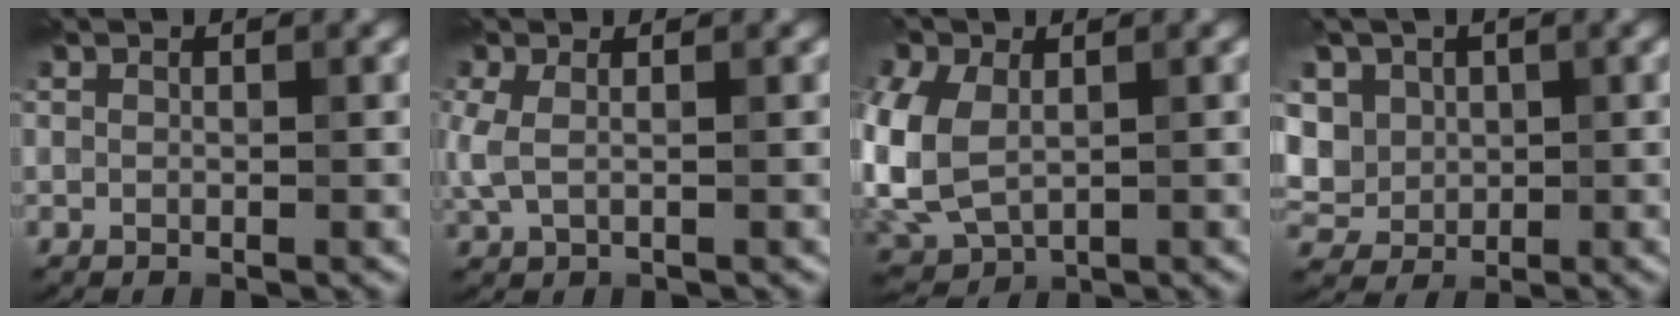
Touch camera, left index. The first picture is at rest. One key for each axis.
{"total": 2.0, "fx": 0.1, "fy": 1.0, "fz": 1.7, "tx": -0.049, "ty": 0.001, "tz": 0.001}
{"total": 7.8, "fx": 0.1, "fy": 5.4, "fz": 5.7, "tx": -0.159, "ty": -0.008, "tz": 0.007}
{"total": 7.5, "fx": 1.7, "fy": 6.2, "fz": 3.9, "tx": -0.088, "ty": 0.019, "tz": 0.016}